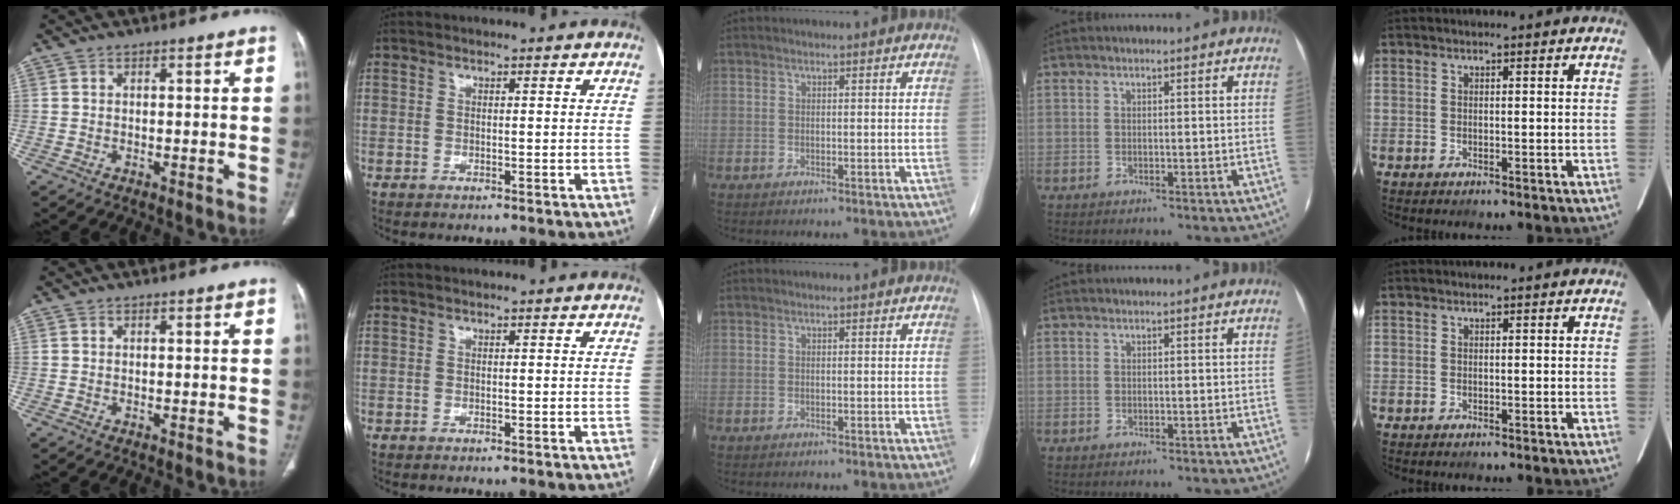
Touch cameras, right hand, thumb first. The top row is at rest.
{}